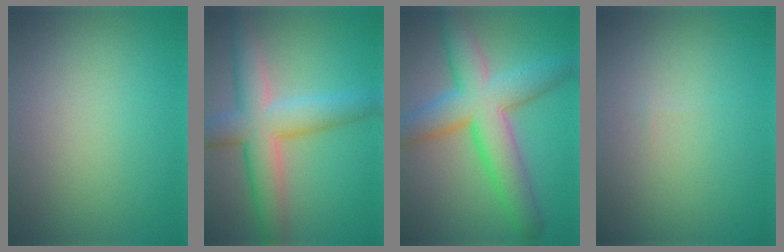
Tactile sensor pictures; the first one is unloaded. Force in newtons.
{"total": 7.2, "press": 7.2, "slide": 0.2}
{"total": 8.8, "press": 8.8, "slide": 0.2}
{"total": 0.0}